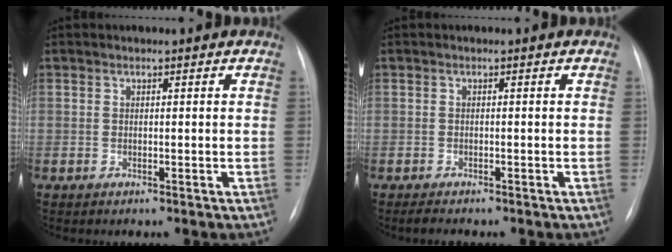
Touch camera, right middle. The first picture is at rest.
{"total": 1.4, "force": [-1.2, 0.3, 0.6], "torque": [-0.018, -0.005, -0.018]}